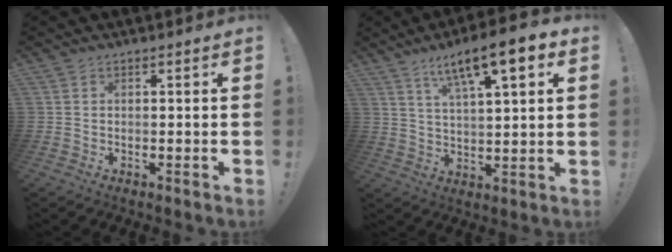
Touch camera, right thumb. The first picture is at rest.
{"total": 12.6, "force": [7.6, 2.6, 9.8], "torque": [-0.161, -0.034, 0.119]}